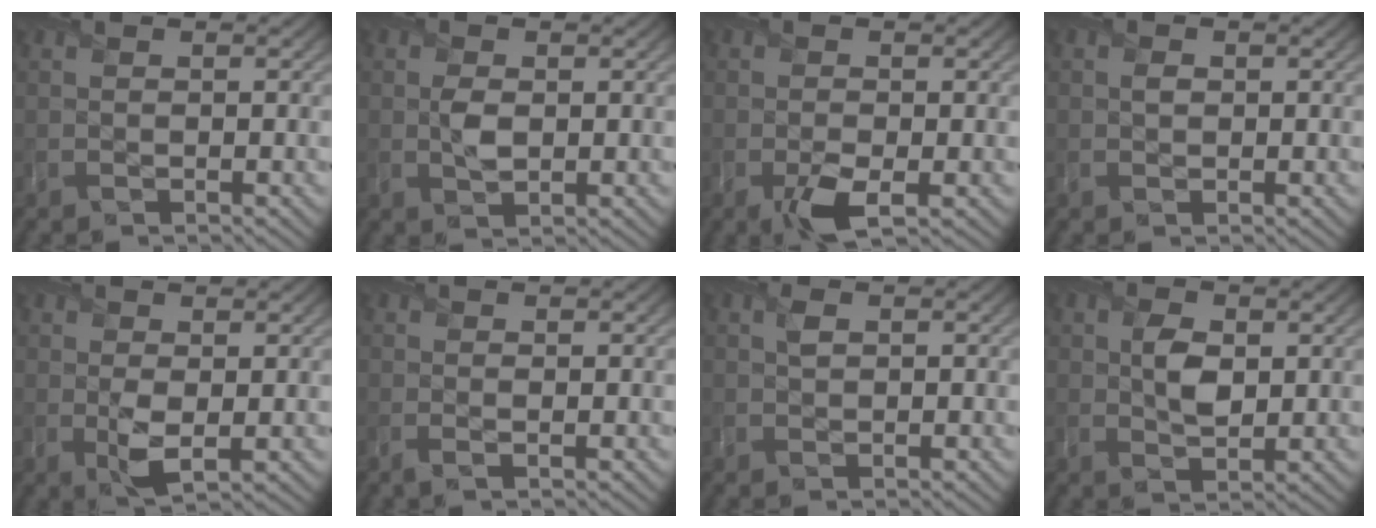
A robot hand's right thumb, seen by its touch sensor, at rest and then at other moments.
{"total": 2.5, "force": [0.1, 1.7, 1.9], "torque": [-0.043, -0.004, 0.001]}
{"total": 3.4, "force": [-1.4, 1.8, 2.5], "torque": [-0.049, -0.012, -0.026]}
{"total": 1.1, "force": [0.2, 1.0, 0.6], "torque": [-0.011, -0.003, -0.001]}
{"total": 3.0, "force": [0.1, 1.8, 2.4], "torque": [-0.054, -0.010, 0.005]}
{"total": 0.8, "force": [-0.1, 0.3, 0.7], "torque": [-0.016, -0.004, -0.005]}
{"total": 1.4, "force": [0.4, 0.9, 0.9], "torque": [-0.021, -0.002, 0.007]}
{"total": 4.0, "force": [0.7, 2.6, 3.0], "torque": [-0.062, -0.005, 0.011]}